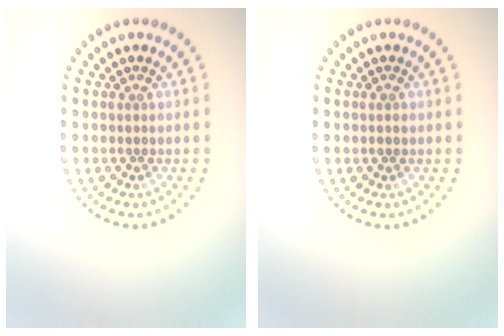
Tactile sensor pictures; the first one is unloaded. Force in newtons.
{"total": 0.8, "press": 0.8, "slide": 0.3}